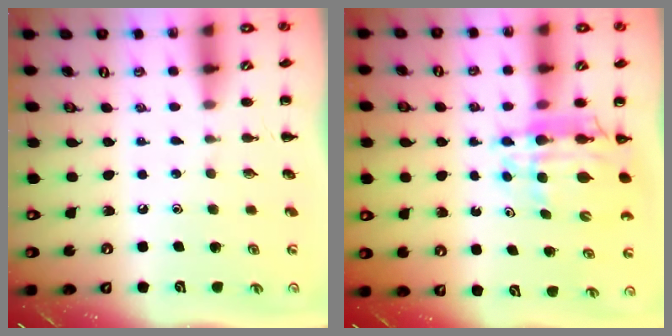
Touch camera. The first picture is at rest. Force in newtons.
{"total": 10.6, "press": 10.0, "slide": 3.4}